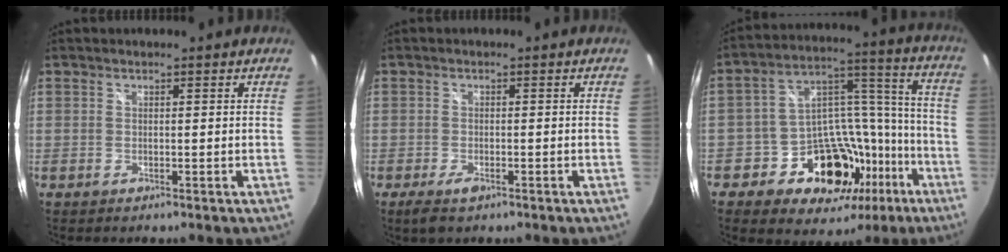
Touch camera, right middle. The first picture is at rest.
{"total": 2.8, "force": [-1.9, 1.2, 1.7], "torque": [-0.041, -0.008, -0.035]}
{"total": 19.7, "force": [-10.6, 14.3, 8.5], "torque": [-0.154, 0.077, -0.134]}